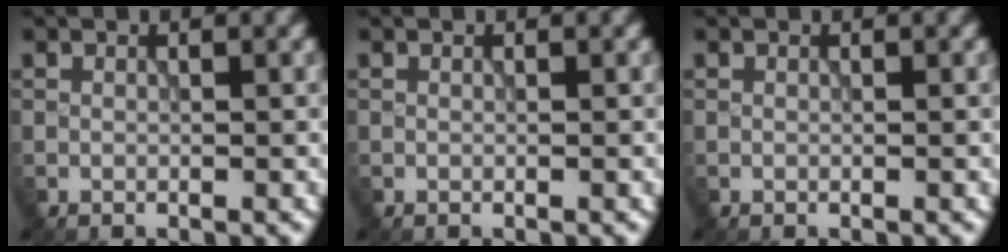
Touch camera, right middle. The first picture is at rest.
{"total": 0.0}
{"total": 0.0}